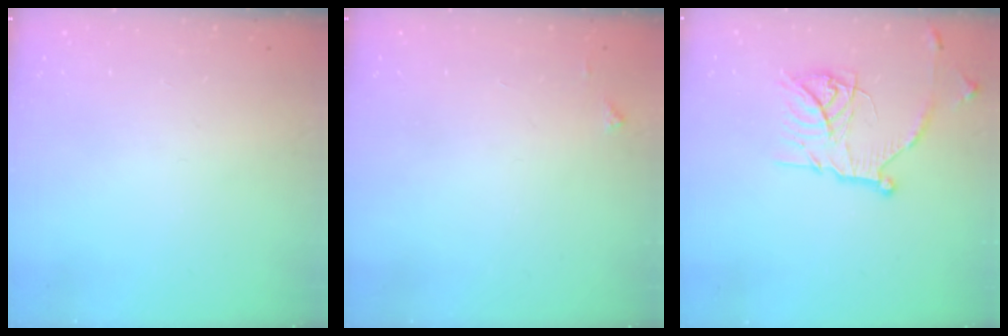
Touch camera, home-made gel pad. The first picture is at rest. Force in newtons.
{"total": 3.6, "press": 3.6, "slide": 0.5}
{"total": 16.4, "press": 16.4, "slide": 1.3}